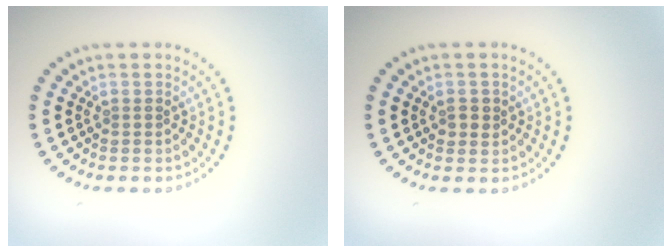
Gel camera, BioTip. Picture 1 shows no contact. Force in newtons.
{"total": 1.2, "press": 1.2, "slide": 0.2}